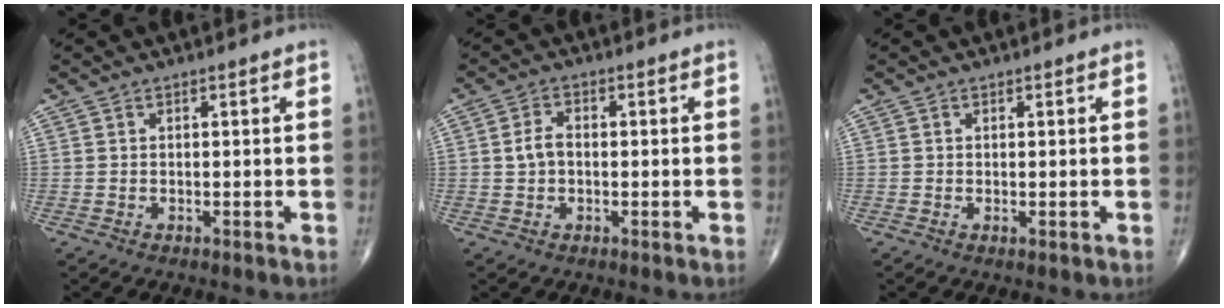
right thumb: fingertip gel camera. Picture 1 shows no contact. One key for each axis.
{"total": 3.5, "fx": -0.1, "fy": 2.4, "fz": 2.5, "tx": -0.050, "ty": 0.014, "tz": -0.006}
{"total": 0.5, "fx": -0.1, "fy": 0.2, "fz": 0.5, "tx": -0.013, "ty": -0.004, "tz": -0.002}